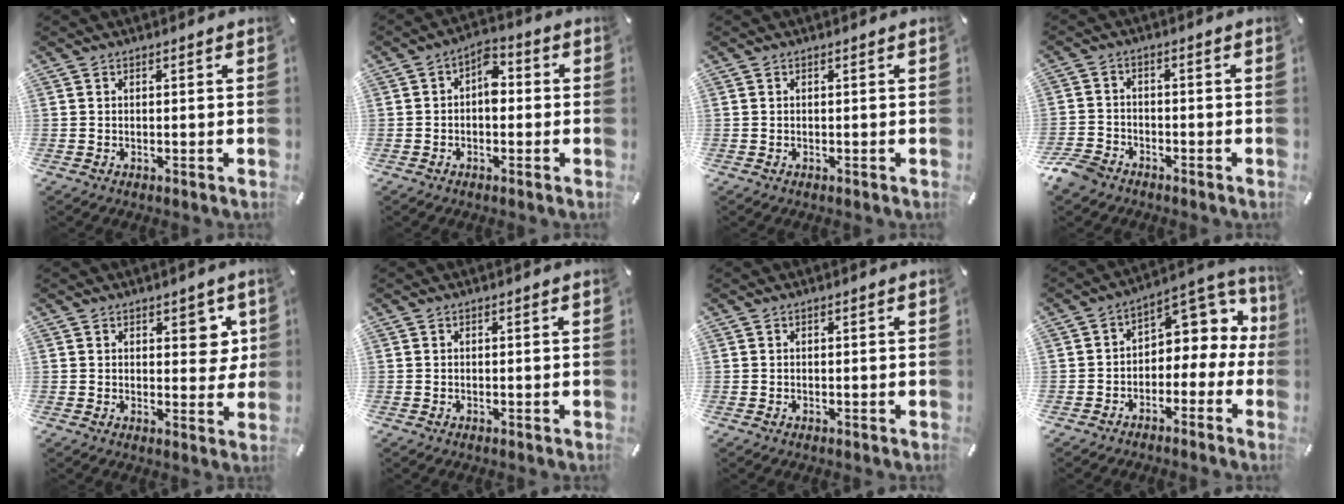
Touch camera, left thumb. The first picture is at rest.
{"total": 5.5, "force": [-0.3, 3.4, 4.3], "torque": [-0.066, 0.010, -0.010]}
{"total": 0.0}
{"total": 5.6, "force": [-4.2, 3.2, 1.7], "torque": [-0.054, 0.015, -0.089]}
{"total": 5.7, "force": [2.5, 3.6, 3.7], "torque": [-0.022, -0.011, 0.034]}
{"total": 0.0}
{"total": 0.0}
{"total": 7.8, "force": [2.3, 5.7, 4.7], "torque": [-0.058, -0.024, 0.040]}